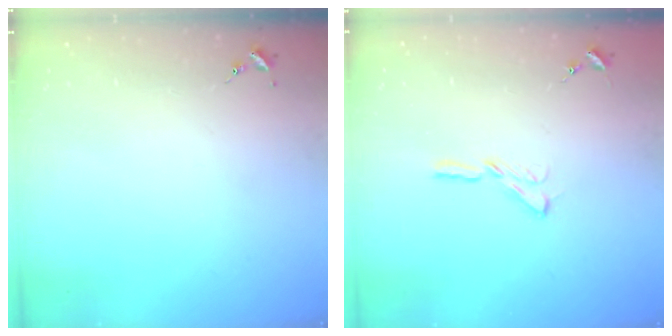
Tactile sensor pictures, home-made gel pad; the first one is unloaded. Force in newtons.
{"total": 4.0, "press": 4.0, "slide": 0.4}